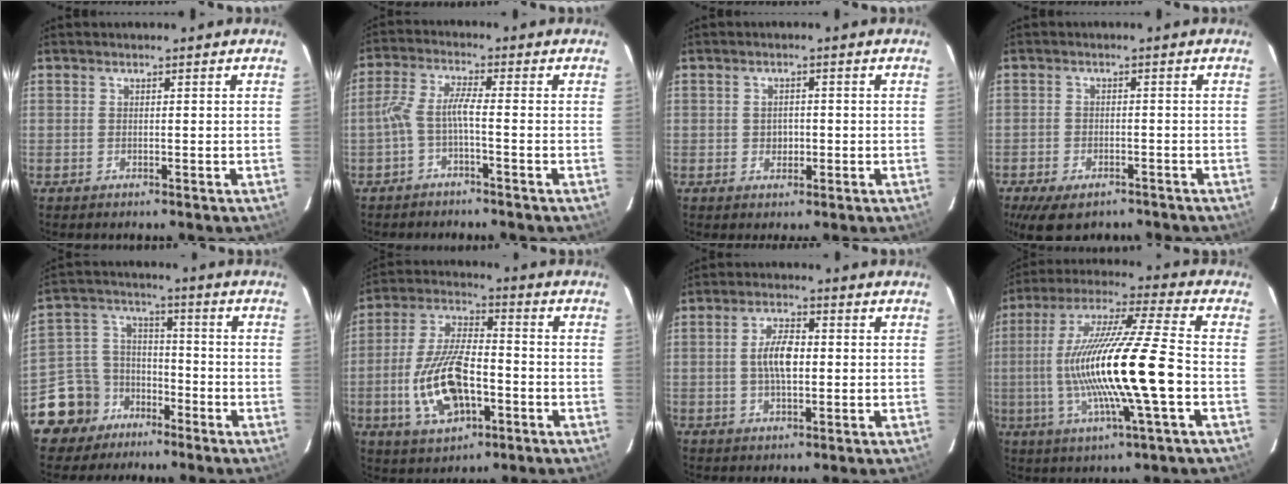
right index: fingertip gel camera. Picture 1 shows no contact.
{"total": 4.3, "force": [-2.0, 0.1, 3.8], "torque": [-0.091, 0.010, -0.038]}
{"total": 2.2, "force": [-0.3, 1.9, 1.2], "torque": [-0.017, 0.005, -0.003]}
{"total": 10.0, "force": [-7.2, 4.7, 5.1], "torque": [-0.117, -0.022, -0.108]}
{"total": 9.6, "force": [-6.0, 7.4, 1.2], "torque": [-0.047, 0.035, -0.097]}
{"total": 15.5, "force": [-4.6, 7.3, 12.9], "torque": [-0.272, 0.001, -0.075]}
{"total": 6.1, "force": [0.0, 2.7, 5.5], "torque": [-0.104, 0.008, 0.003]}
{"total": 19.6, "force": [-2.7, 0.3, 19.4], "torque": [-0.363, -0.007, -0.049]}